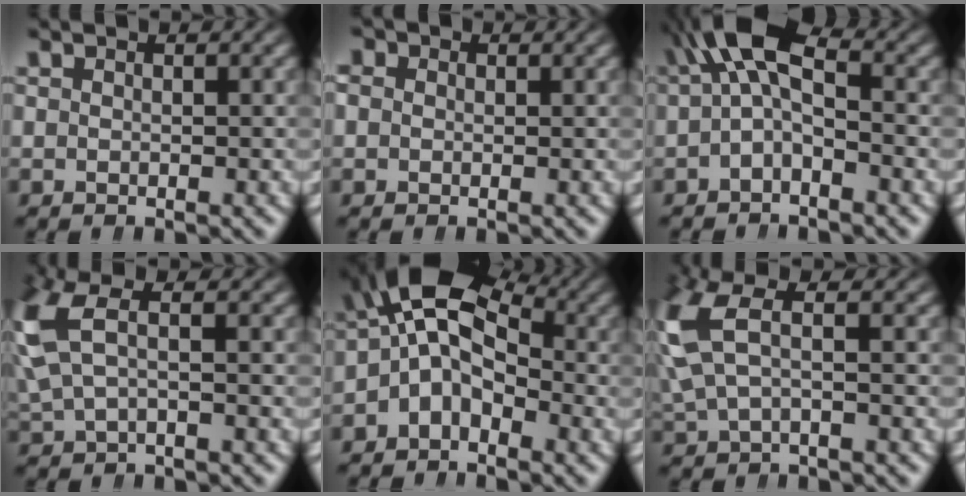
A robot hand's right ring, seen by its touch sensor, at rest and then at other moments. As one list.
[{"total": 3.4, "force": [0.1, 3.1, 1.3], "torque": [-0.037, -0.002, -0.002]}, {"total": 8.1, "force": [1.7, 5.0, 6.1], "torque": [-0.099, 0.010, 0.011]}, {"total": 7.0, "force": [1.3, 4.8, 4.8], "torque": [-0.125, 0.015, 0.017]}, {"total": 12.9, "force": [1.7, 9.4, 8.6], "torque": [-0.133, 0.009, 0.000]}, {"total": 7.7, "force": [1.7, 5.2, 5.4], "torque": [-0.136, 0.020, 0.020]}]